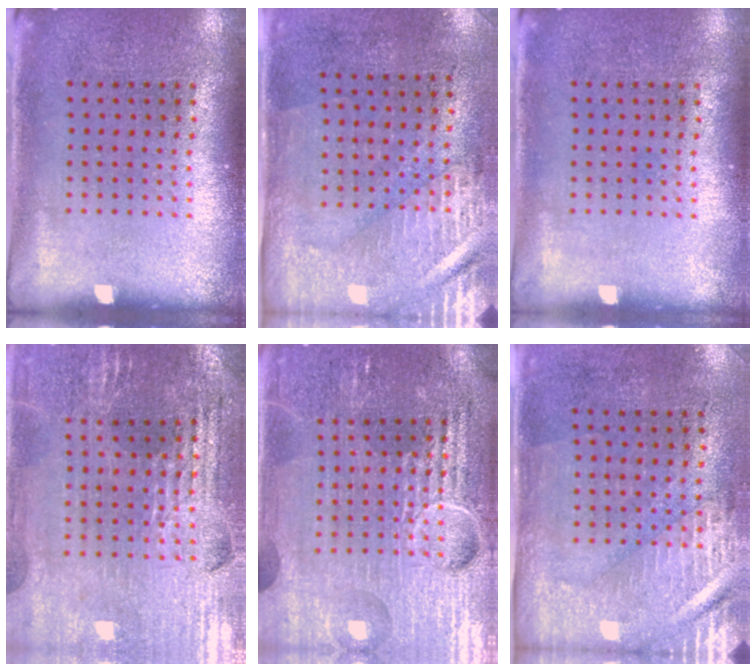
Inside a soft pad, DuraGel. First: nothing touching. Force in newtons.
{"total": 2.9, "press": 2.5, "slide": 1.5}
{"total": 0.0}
{"total": 2.9, "press": 2.8, "slide": 0.5}
{"total": 6.9, "press": 6.9, "slide": 0.7}
{"total": 2.9, "press": 2.5, "slide": 1.5}